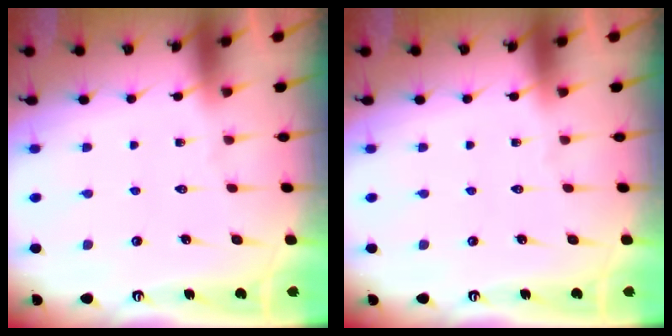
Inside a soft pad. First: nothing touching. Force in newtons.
{"total": 0.0}